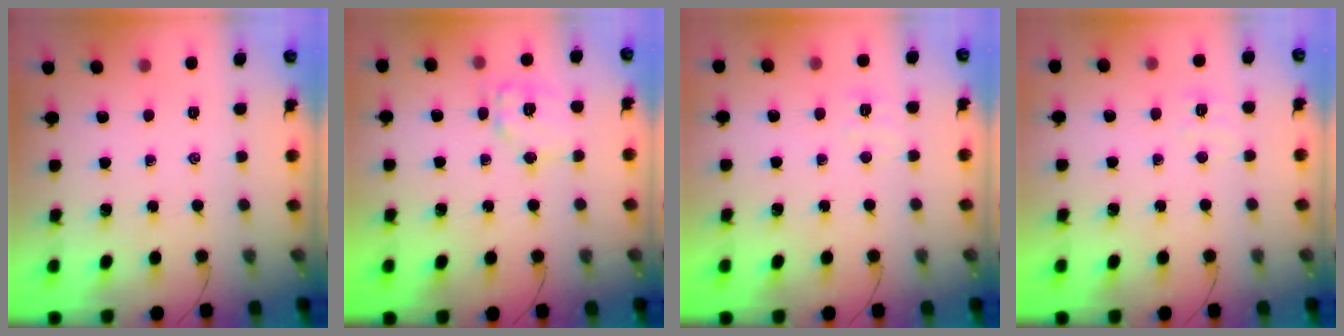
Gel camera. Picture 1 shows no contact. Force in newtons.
{"total": 10.6, "press": 10.6, "slide": 0.7}
{"total": 4.1, "press": 3.9, "slide": 1.1}
{"total": 4.1, "press": 3.9, "slide": 1.1}